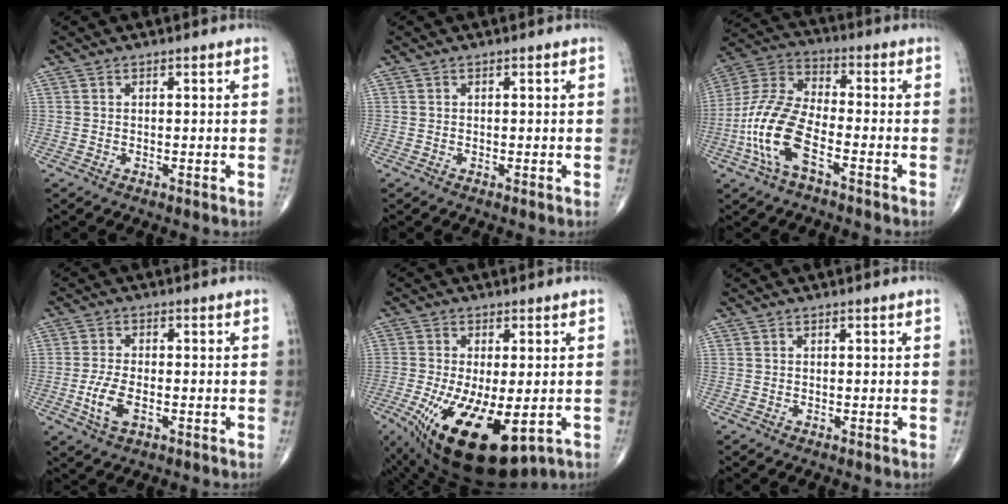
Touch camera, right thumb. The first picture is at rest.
{"total": 0.0}
{"total": 15.4, "force": [-5.8, 6.5, 12.7], "torque": [-0.275, 0.031, -0.115]}
{"total": 5.6, "force": [-1.7, 2.7, 4.6], "torque": [-0.100, 0.002, -0.031]}
{"total": 17.4, "force": [-6.1, 7.2, 14.6], "torque": [-0.261, -0.023, -0.079]}
{"total": 0.0}